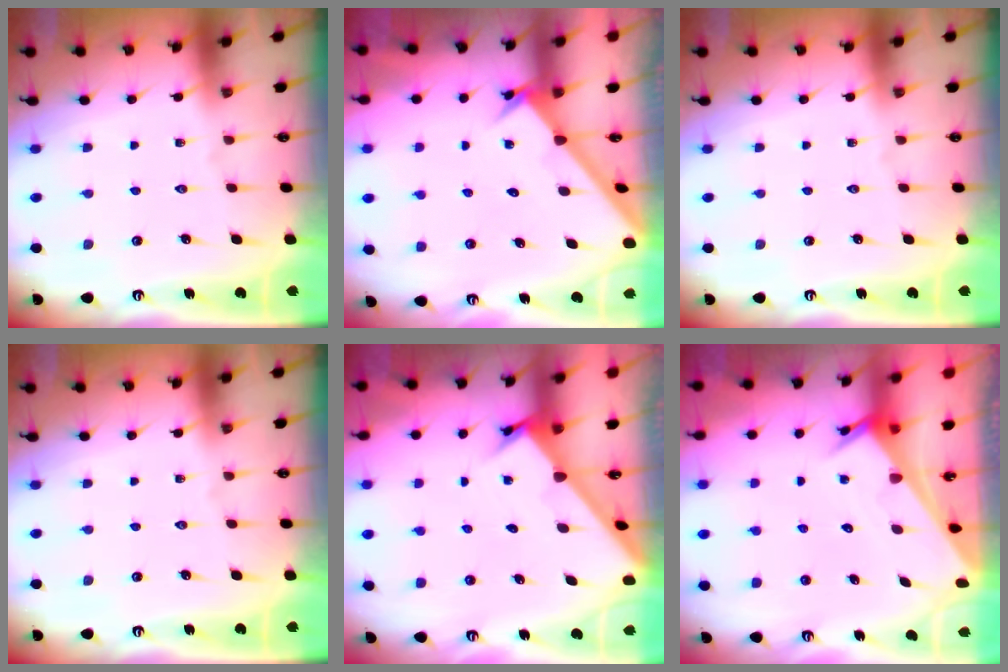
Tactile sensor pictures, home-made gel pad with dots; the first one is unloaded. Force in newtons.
{"total": 2.1, "press": 2.1, "slide": 0.2}
{"total": 0.0}
{"total": 0.0}
{"total": 2.1, "press": 2.1, "slide": 0.2}
{"total": 3.0, "press": 3.0, "slide": 0.3}